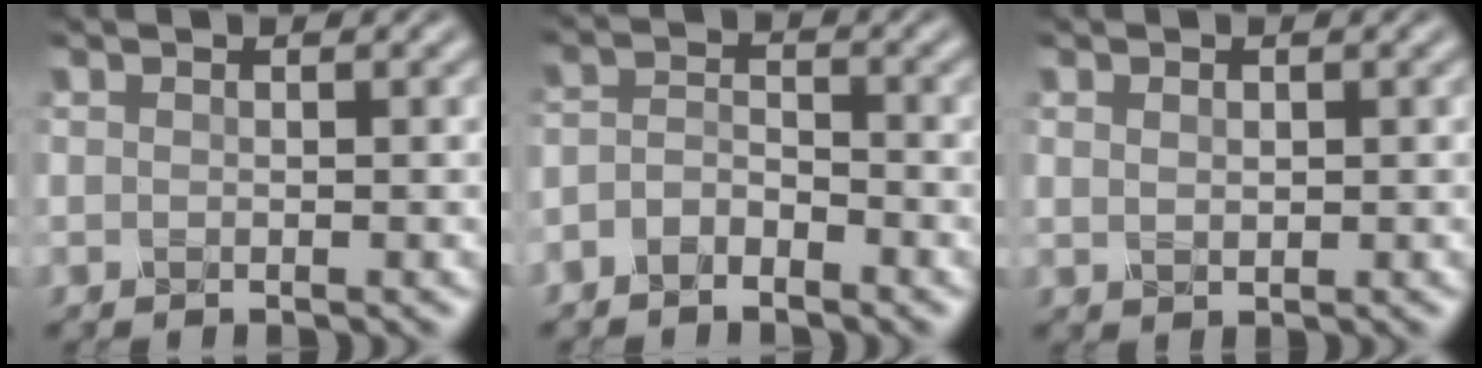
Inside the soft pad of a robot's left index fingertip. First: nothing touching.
{"total": 2.2, "force": [-1.5, 1.0, 1.2], "torque": [-0.027, 0.005, -0.035]}
{"total": 1.1, "force": [0.4, 0.7, 0.7], "torque": [-0.014, -0.002, 0.012]}